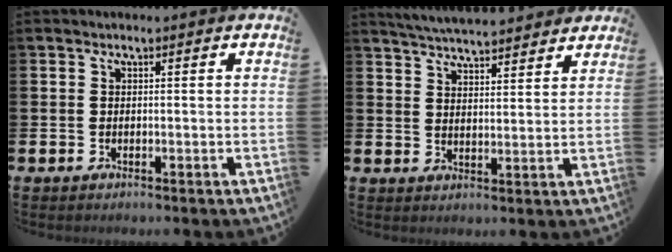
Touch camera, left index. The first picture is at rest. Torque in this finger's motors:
{"motor_torque": [0.54, -0.70, 0.13, 0.15]}